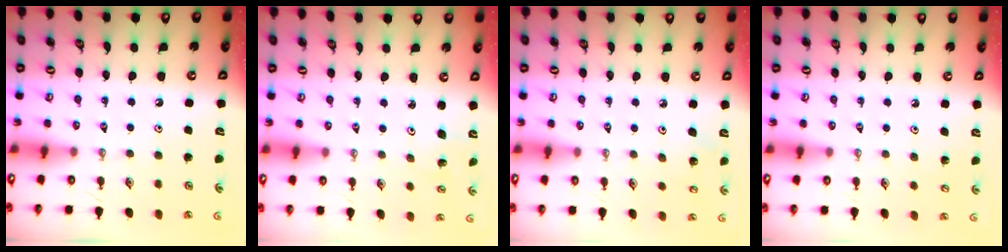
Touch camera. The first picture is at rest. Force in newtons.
{"total": 2.3, "press": 2.3, "slide": 0.2}
{"total": 4.8, "press": 4.7, "slide": 1.0}
{"total": 3.3, "press": 3.3, "slide": 0.3}